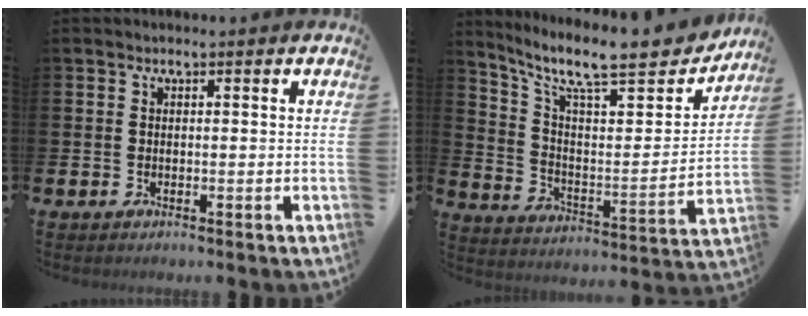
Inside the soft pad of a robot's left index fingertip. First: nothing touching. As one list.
[{"total": 11.5, "force": [9.5, 3.1, 5.6], "torque": [-0.126, -0.069, 0.157]}]